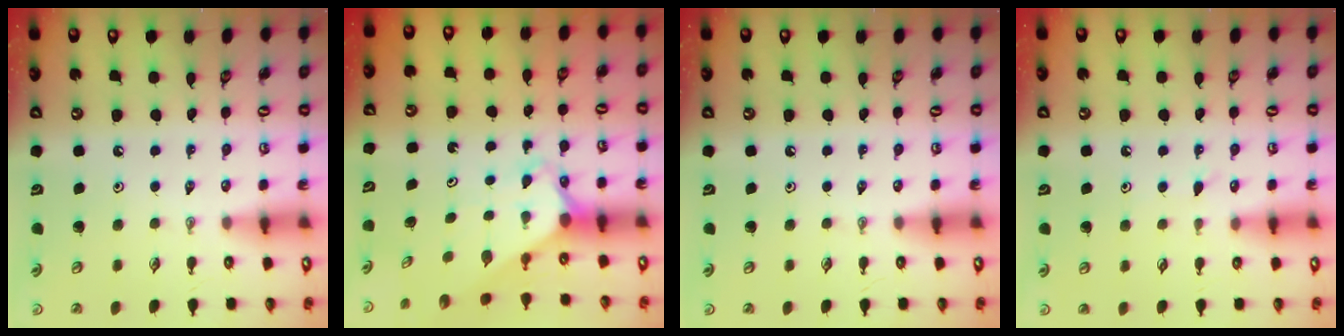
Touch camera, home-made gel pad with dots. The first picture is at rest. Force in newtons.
{"total": 2.3, "press": 2.3, "slide": 0.2}
{"total": 0.0}
{"total": 7.7, "press": 7.7, "slide": 0.7}